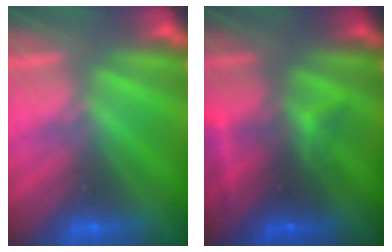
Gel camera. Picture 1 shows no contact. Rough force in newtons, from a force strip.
{"total": 2.5}